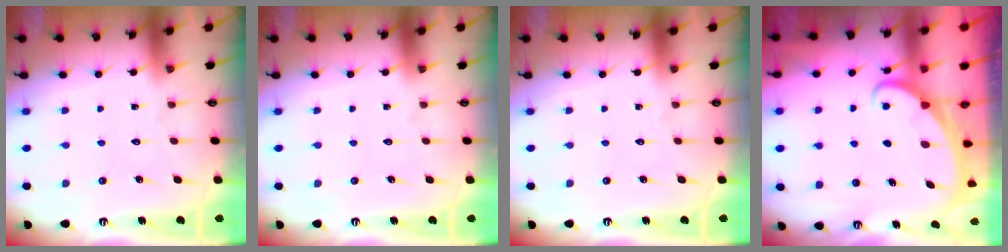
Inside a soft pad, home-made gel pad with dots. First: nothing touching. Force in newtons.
{"total": 0.0}
{"total": 0.0}
{"total": 2.2, "press": 2.2, "slide": 0.3}